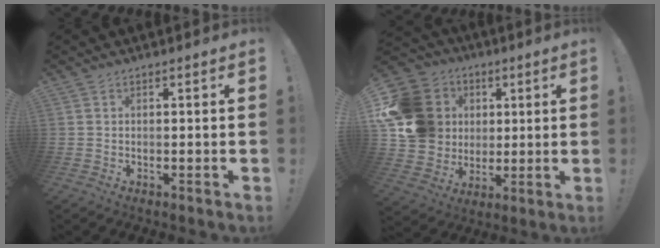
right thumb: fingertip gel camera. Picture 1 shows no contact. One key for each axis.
{"total": 19.7, "fx": 3.6, "fy": 17.3, "fz": 8.7, "tx": -0.156, "ty": -0.006, "tz": 0.101}